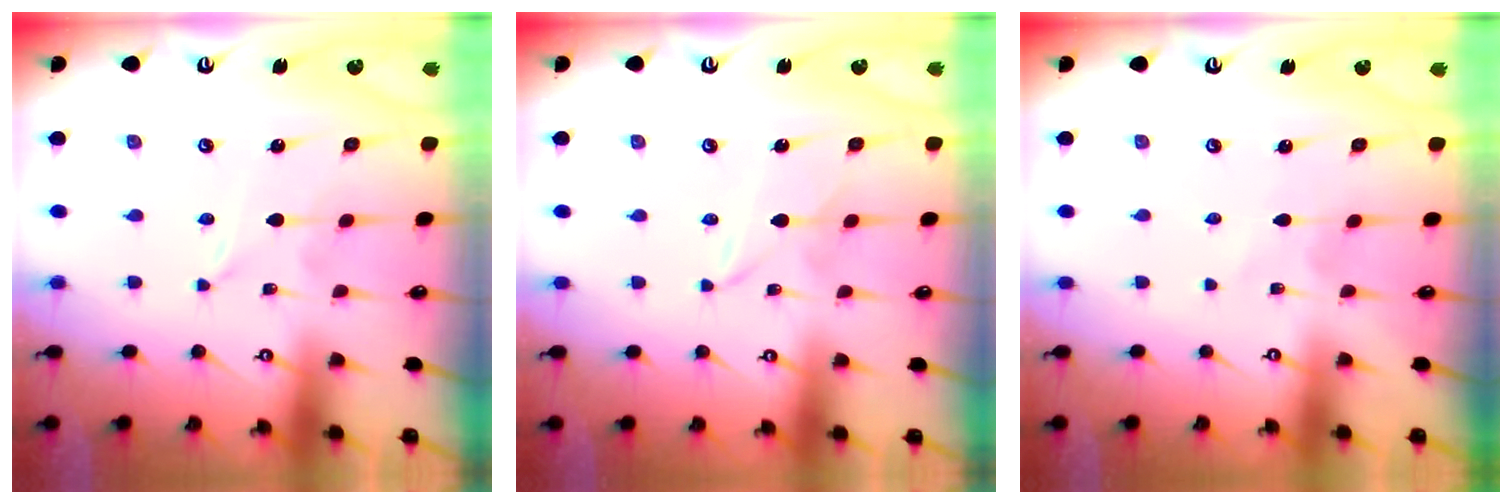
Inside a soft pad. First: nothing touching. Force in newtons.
{"total": 2.5, "press": 2.4, "slide": 0.4}
{"total": 1.1, "press": 1.1, "slide": 0.1}